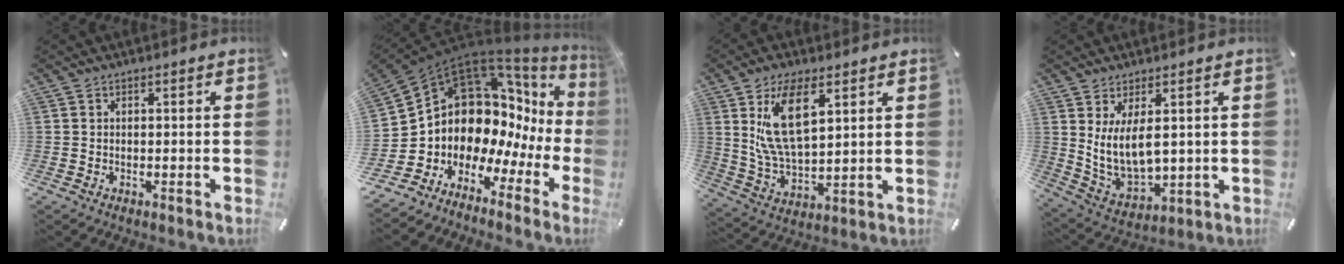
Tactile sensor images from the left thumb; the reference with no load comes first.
{"total": 11.7, "force": [4.2, 9.4, 5.7], "torque": [-0.109, -0.087, 0.083]}
{"total": 13.9, "force": [6.2, 7.1, 10.3], "torque": [-0.235, -0.014, 0.109]}
{"total": 10.4, "force": [3.8, 5.1, 8.2], "torque": [-0.174, -0.028, 0.071]}